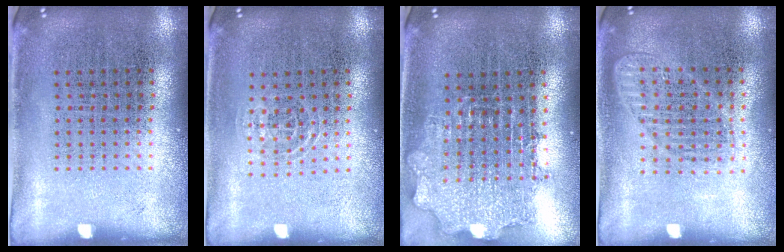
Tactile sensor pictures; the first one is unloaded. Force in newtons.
{"total": 0.8, "press": 0.5, "slide": 0.6}
{"total": 1.8, "press": 1.4, "slide": 1.0}
{"total": 1.3, "press": 1.3, "slide": 0.4}